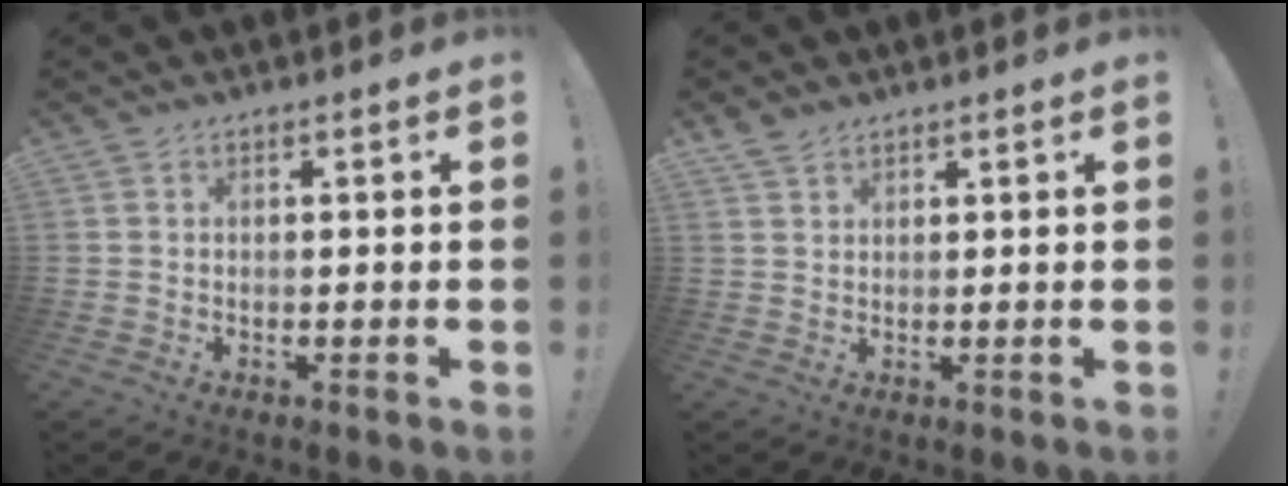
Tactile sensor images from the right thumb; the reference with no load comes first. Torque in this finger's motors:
{"motor_torque": [-0.16, 0.08, 0.23, 0.19, -0.02]}